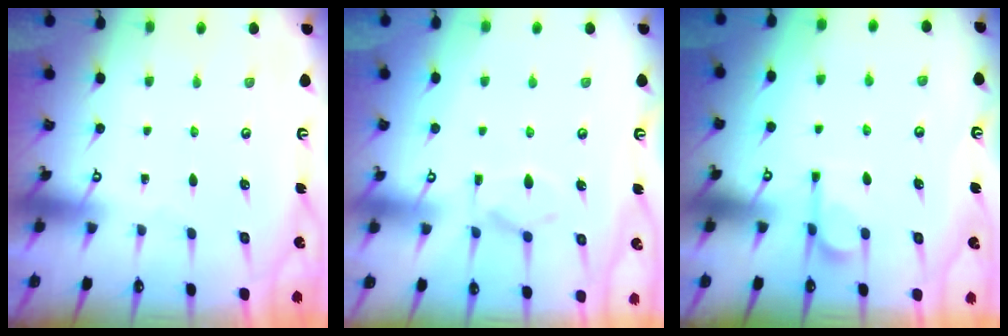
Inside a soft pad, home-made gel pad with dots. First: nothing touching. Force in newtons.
{"total": 6.9, "press": 6.8, "slide": 1.2}
{"total": 6.2, "press": 6.2, "slide": 0.8}